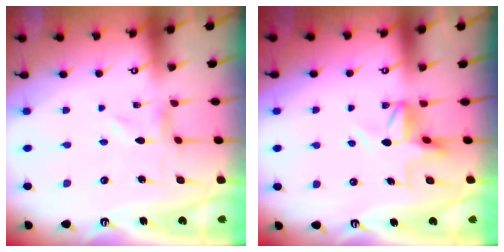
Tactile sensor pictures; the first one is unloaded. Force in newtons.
{"total": 5.7, "press": 5.7, "slide": 0.5}